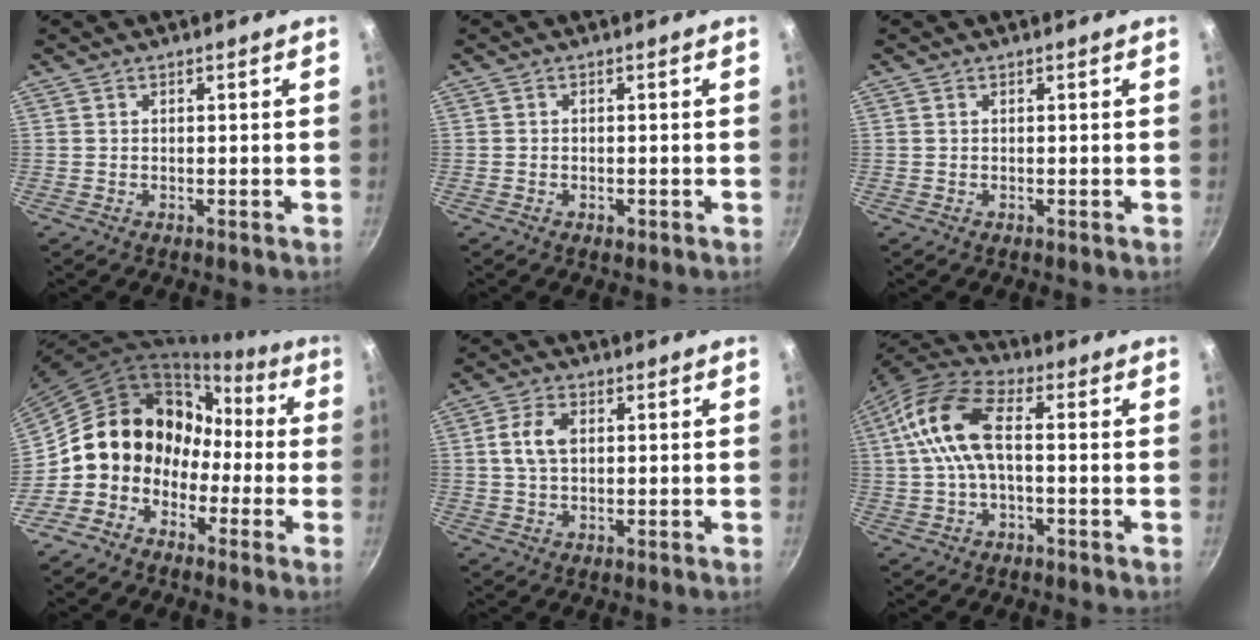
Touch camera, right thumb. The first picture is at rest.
{"total": 1.1, "force": [-0.6, 0.7, 0.6], "torque": [-0.012, 0.001, -0.008]}
{"total": 0.0}
{"total": 12.8, "force": [-3.2, 11.0, 5.9], "torque": [-0.044, 0.062, -0.069]}
{"total": 5.8, "force": [1.0, 3.5, 4.5], "torque": [-0.083, 0.009, 0.015]}
{"total": 12.3, "force": [0.7, 6.1, 10.6], "torque": [-0.215, 0.032, -0.002]}